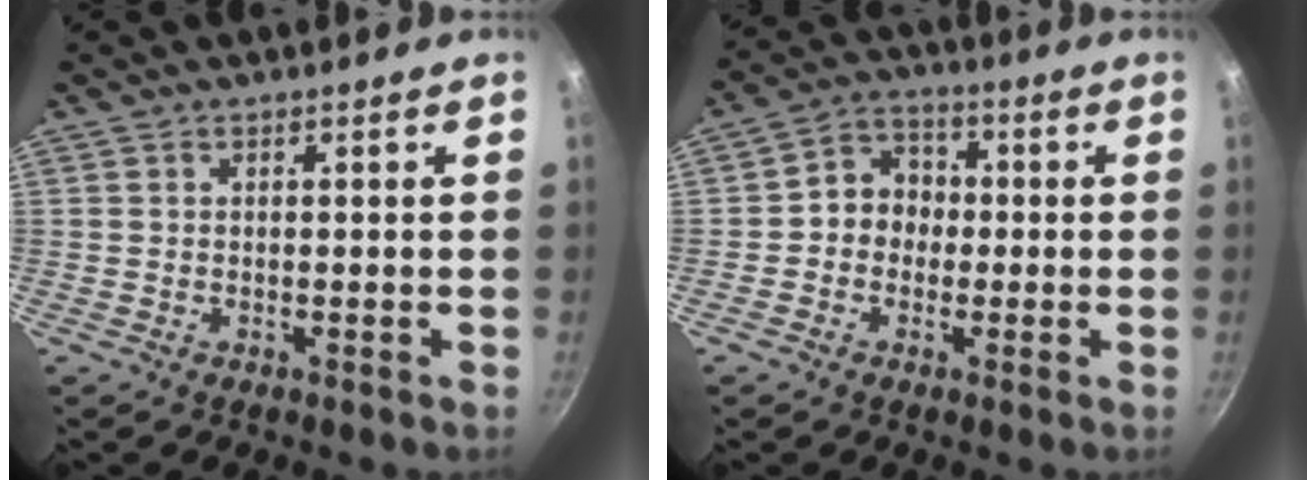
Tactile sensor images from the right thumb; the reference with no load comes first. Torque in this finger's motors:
{"motor_torque": [-0.41, 0.50, 0.44, 0.09, 0.02]}